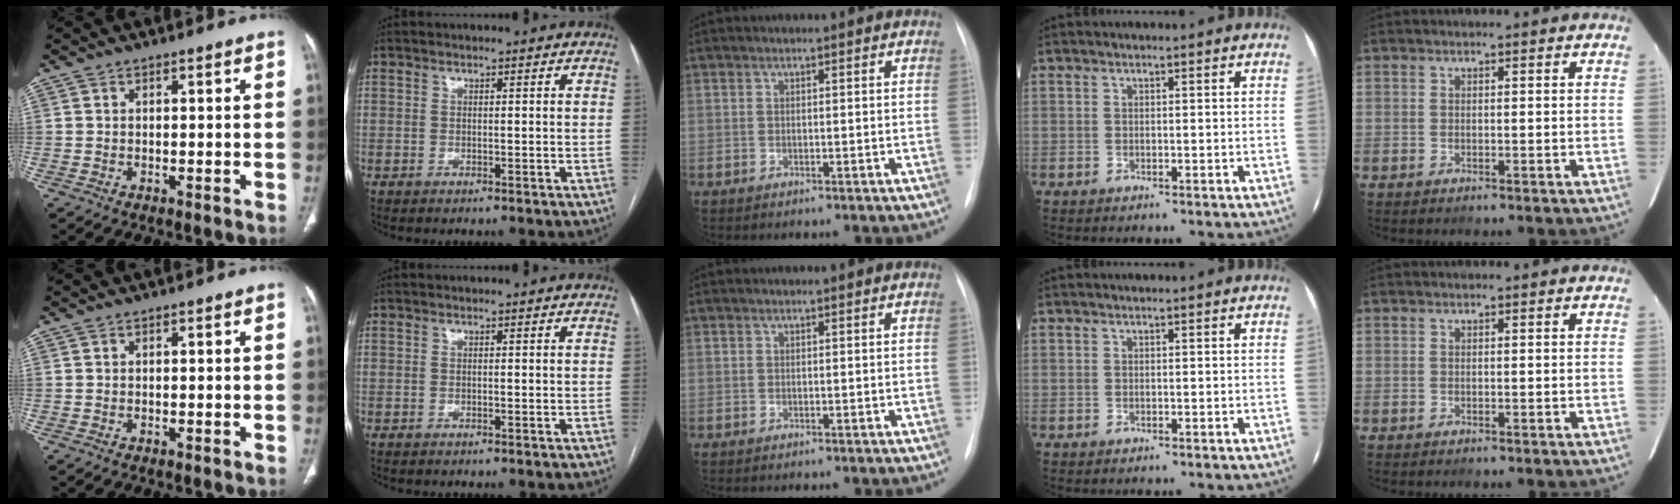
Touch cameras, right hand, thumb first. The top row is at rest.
{}